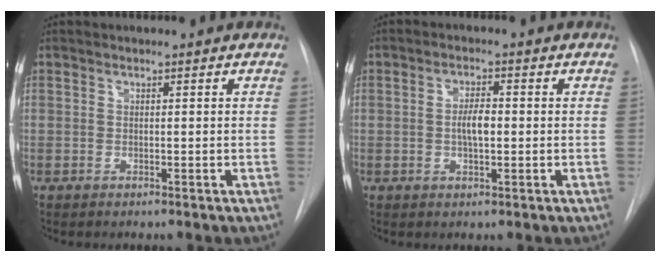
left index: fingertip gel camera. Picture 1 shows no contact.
{"total": 3.4, "force": [-0.2, 1.1, 3.2], "torque": [-0.058, 0.003, -0.004]}